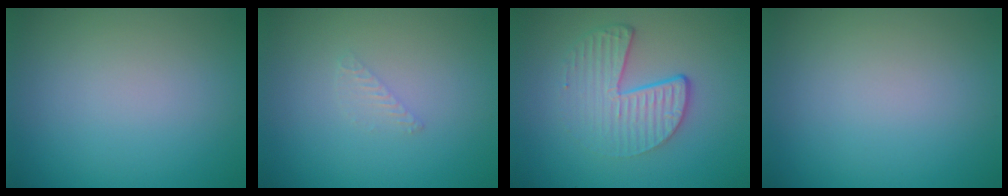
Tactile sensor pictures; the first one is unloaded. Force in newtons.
{"total": 0.8, "press": 0.8, "slide": 0.0}
{"total": 4.7, "press": 3.0, "slide": 3.6}
{"total": 0.0}